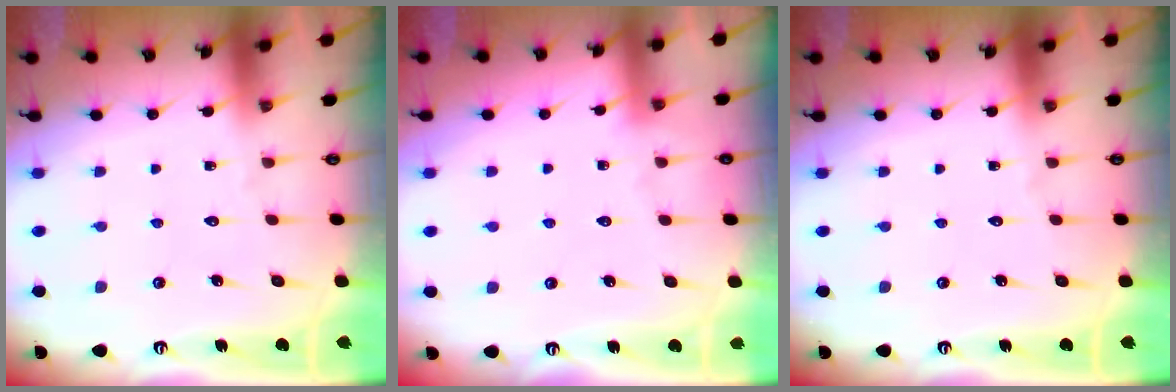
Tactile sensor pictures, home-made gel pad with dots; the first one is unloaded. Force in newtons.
{"total": 1.9, "press": 1.9, "slide": 0.4}
{"total": 0.0}